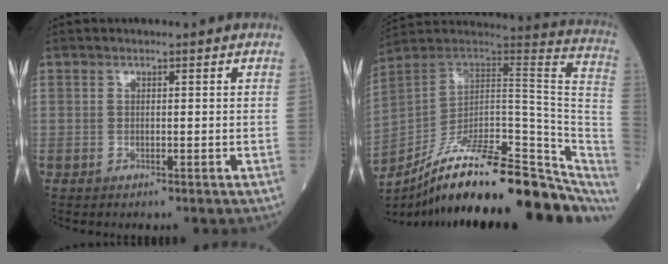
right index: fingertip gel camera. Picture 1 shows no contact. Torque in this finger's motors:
{"motor_torque": [0.75, -1.39, 0.69, 0.12]}